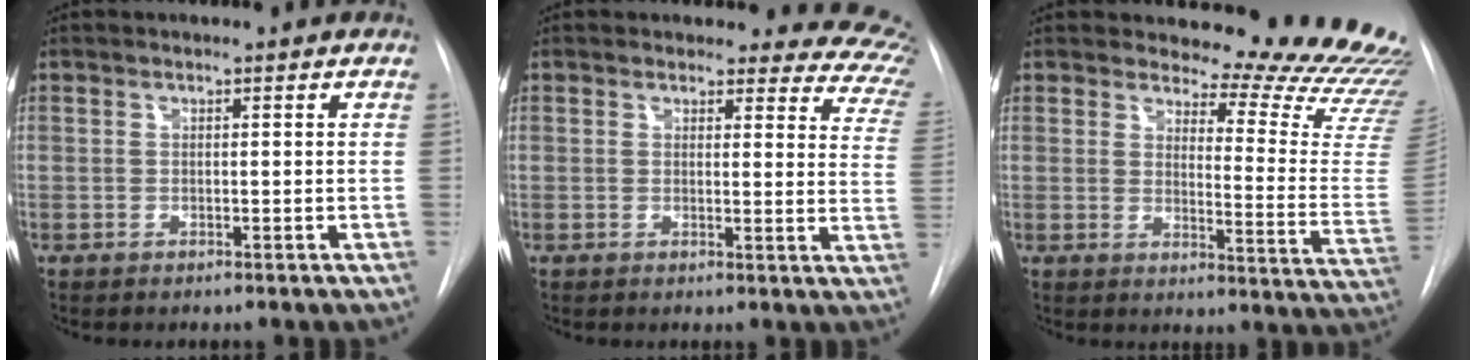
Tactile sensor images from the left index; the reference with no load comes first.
{"total": 12.1, "force": [11.3, 3.9, 2.1], "torque": [0.029, -0.076, 0.074]}
{"total": 20.0, "force": [19.5, 1.8, 3.7], "torque": [-0.026, -0.170, 0.202]}